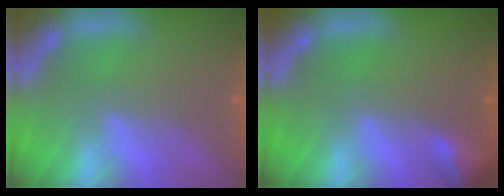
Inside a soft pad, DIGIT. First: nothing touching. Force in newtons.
{"total": 2.4}